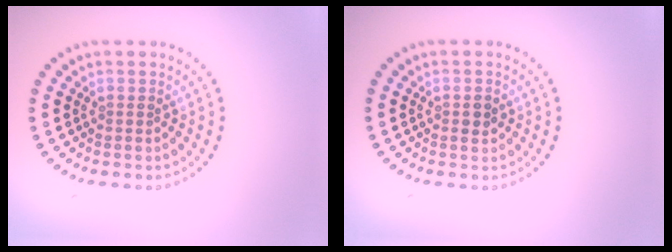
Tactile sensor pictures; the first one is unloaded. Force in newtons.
{"total": 1.0, "press": 1.0, "slide": 0.0}